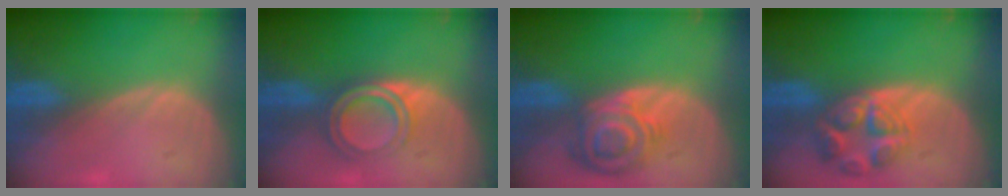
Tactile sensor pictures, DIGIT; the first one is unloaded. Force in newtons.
{"total": 5.7, "press": 5.0, "slide": 2.8}
{"total": 8.4, "press": 7.4, "slide": 4.0}
{"total": 7.9, "press": 7.0, "slide": 3.6}